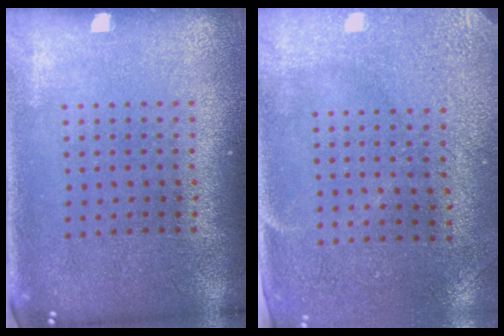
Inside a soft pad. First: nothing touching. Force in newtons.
{"total": 2.9, "press": 2.4, "slide": 1.6}